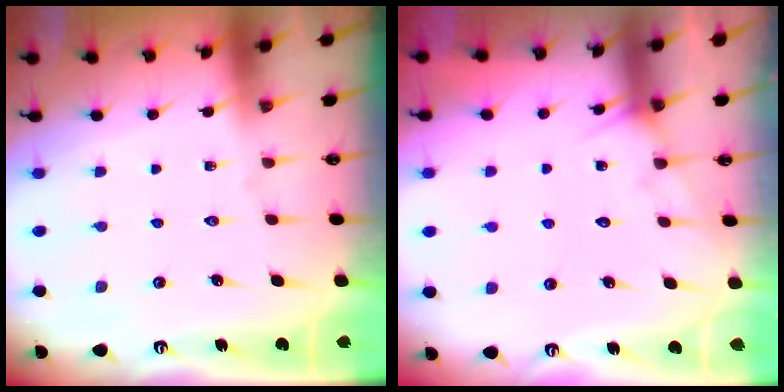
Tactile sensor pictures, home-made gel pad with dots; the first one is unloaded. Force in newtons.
{"total": 6.0, "press": 5.9, "slide": 0.5}